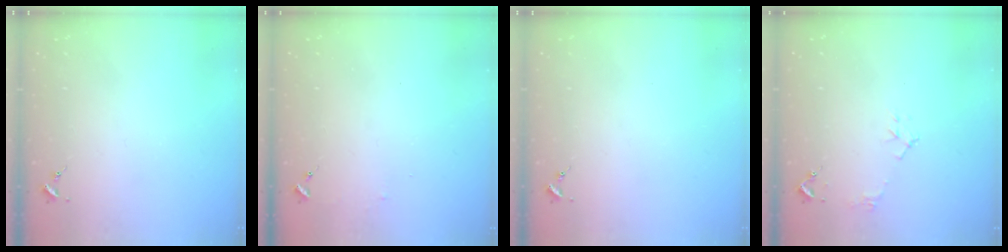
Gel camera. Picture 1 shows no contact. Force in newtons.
{"total": 3.2, "press": 3.2, "slide": 0.3}
{"total": 0.0}
{"total": 5.3, "press": 5.3, "slide": 0.7}